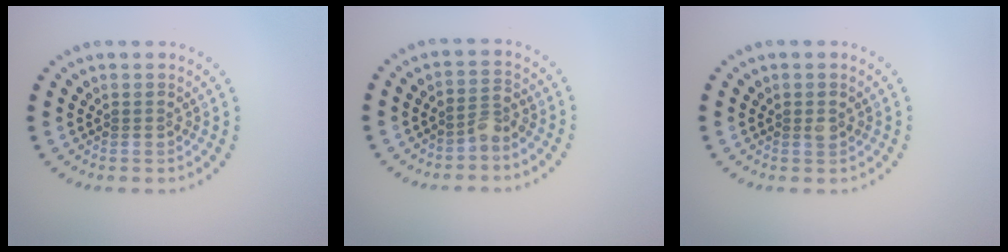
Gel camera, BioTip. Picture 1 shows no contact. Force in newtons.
{"total": 1.8, "press": 1.4, "slide": 1.1}
{"total": 0.5, "press": 0.4, "slide": 0.3}